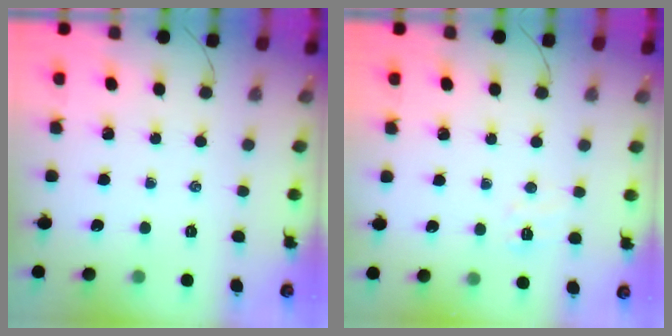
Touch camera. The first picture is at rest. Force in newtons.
{"total": 6.0, "press": 5.7, "slide": 1.6}